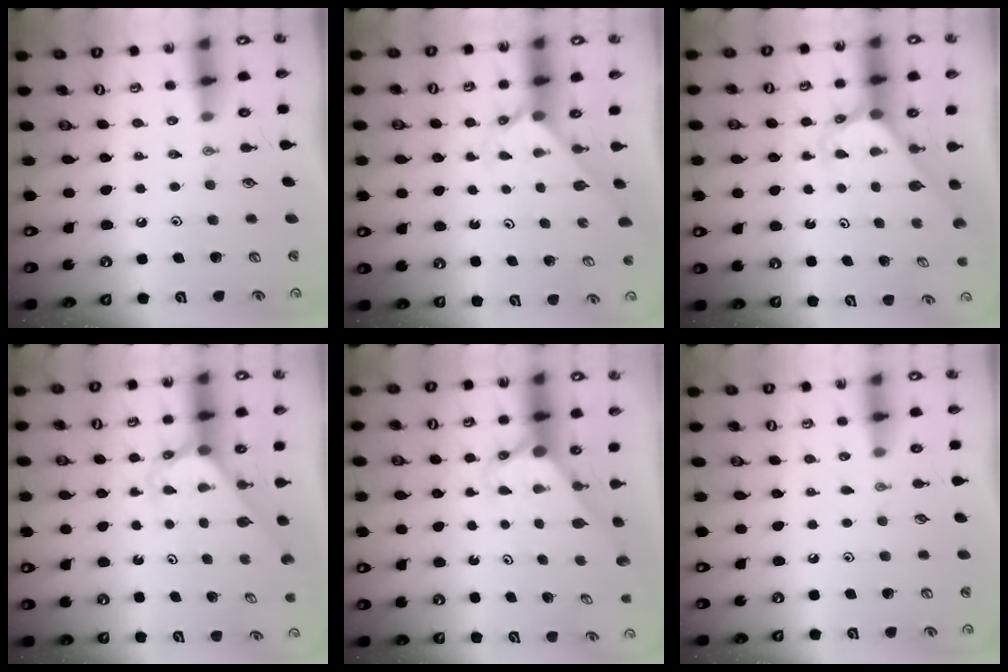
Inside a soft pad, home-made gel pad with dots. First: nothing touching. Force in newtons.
{"total": 1.9, "press": 1.9, "slide": 0.2}
{"total": 2.7, "press": 2.7, "slide": 0.2}
{"total": 2.7, "press": 2.7, "slide": 0.2}
{"total": 2.6, "press": 2.6, "slide": 0.0}
{"total": 2.3, "press": 2.3, "slide": 0.2}